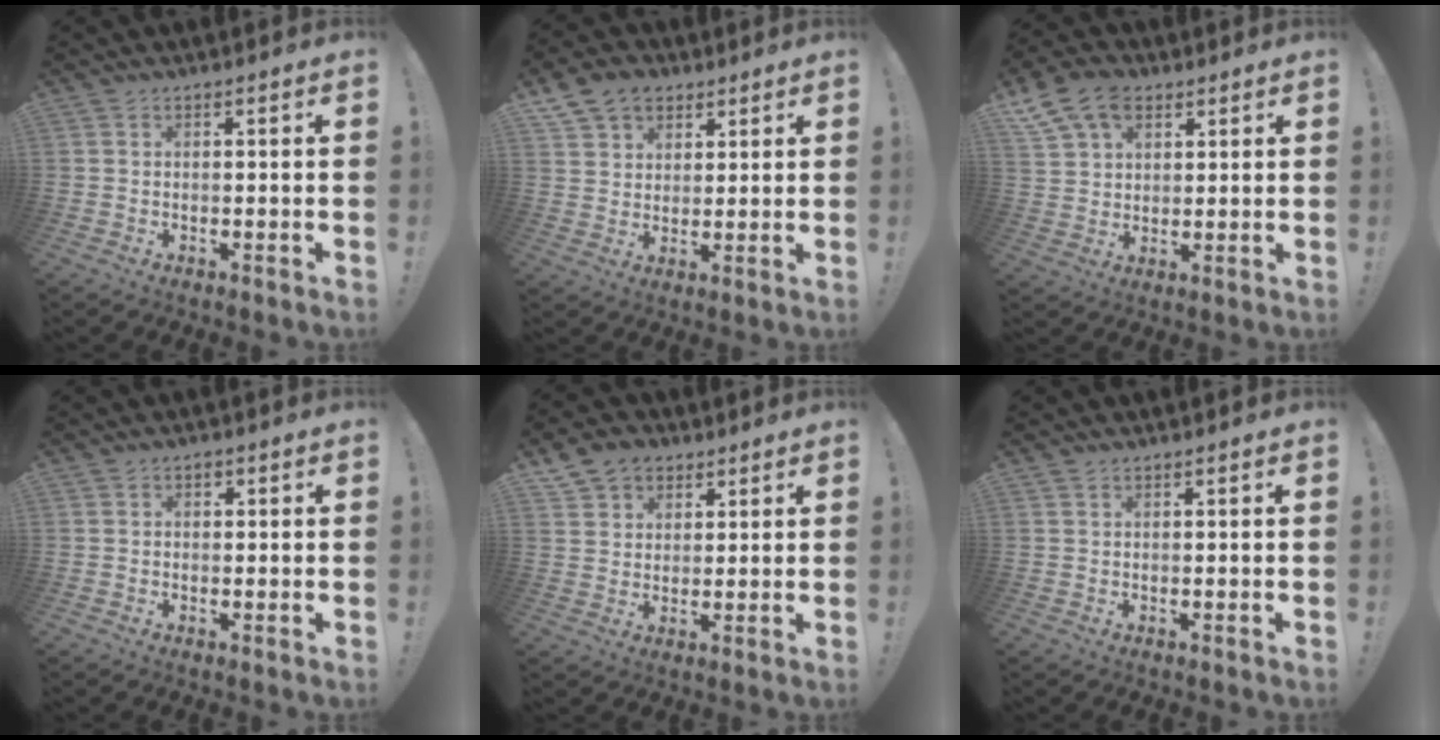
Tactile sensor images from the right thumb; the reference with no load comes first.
{"total": 9.9, "force": [5.8, 7.3, 3.4], "torque": [-0.052, -0.028, 0.114]}
{"total": 12.2, "force": [6.5, 8.5, 5.9], "torque": [-0.093, -0.029, 0.128]}
{"total": 1.4, "force": [0.1, 1.3, 0.6], "torque": [-0.007, 0.003, 0.000]}
{"total": 8.1, "force": [4.7, 6.2, 2.2], "torque": [-0.037, -0.023, 0.095]}
{"total": 0.5, "force": [0.4, 0.2, 0.1], "torque": [0.003, -0.002, 0.008]}